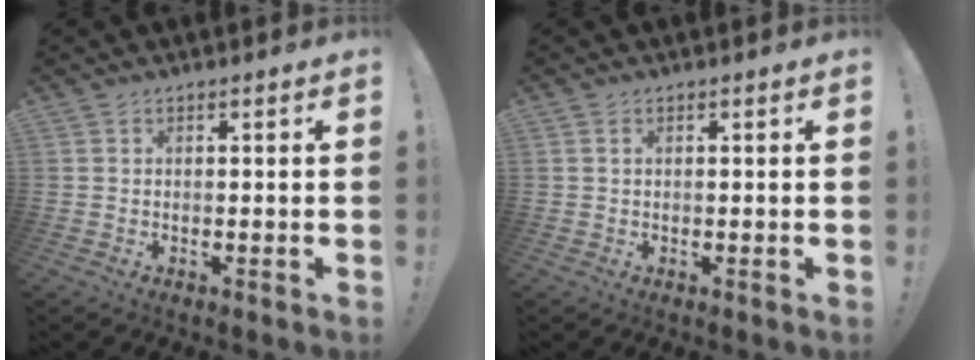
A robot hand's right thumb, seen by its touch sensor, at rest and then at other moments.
{"total": 0.8, "force": [0.4, 0.2, 0.6], "torque": [-0.012, 0.001, 0.007]}